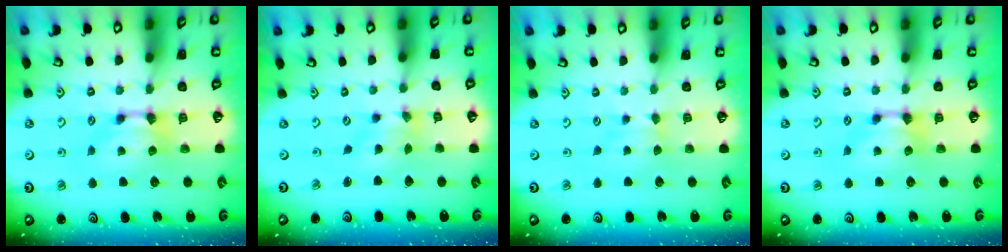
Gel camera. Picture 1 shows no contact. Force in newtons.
{"total": 1.2, "press": 0.0, "slide": 1.2}
{"total": 1.7, "press": 1.6, "slide": 0.5}
{"total": 0.0}